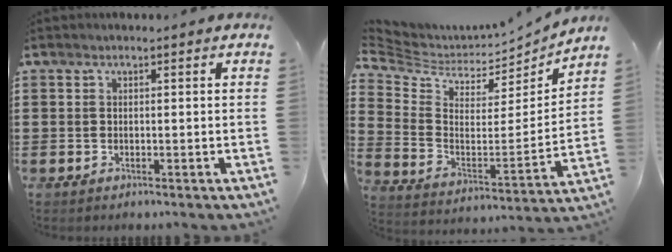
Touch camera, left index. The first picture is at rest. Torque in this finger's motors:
{"motor_torque": [1.81, -0.33, -0.02, -0.02]}